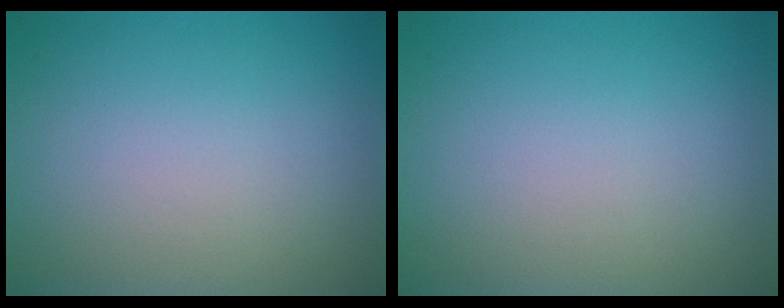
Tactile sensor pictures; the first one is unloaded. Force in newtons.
{"total": 0.0}